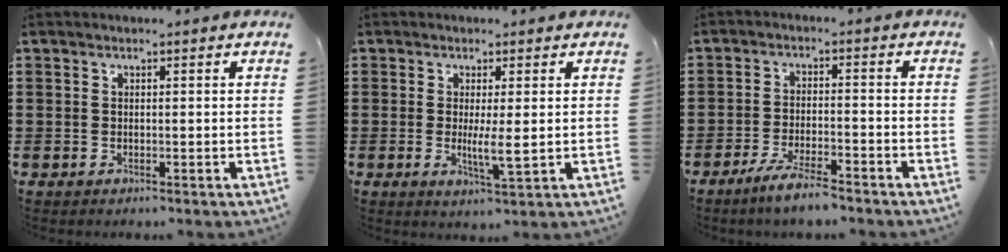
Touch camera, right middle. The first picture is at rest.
{"total": 3.7, "force": [0.1, 0.6, 3.6], "torque": [-0.052, -0.011, 0.000]}
{"total": 5.1, "force": [-4.3, 0.3, 2.8], "torque": [-0.066, -0.010, -0.083]}